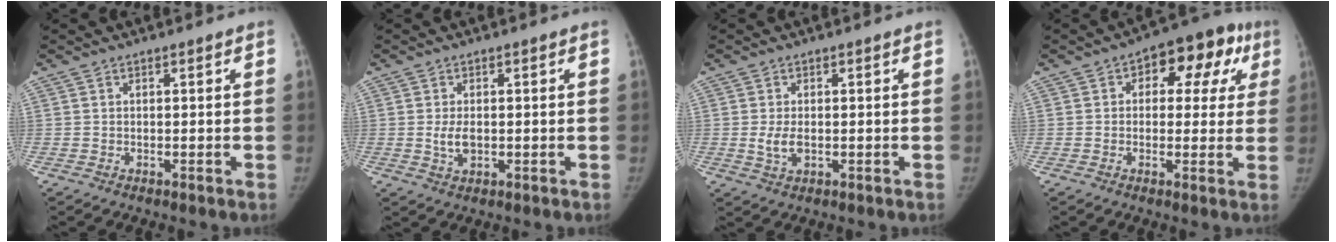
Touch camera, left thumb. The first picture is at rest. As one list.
[{"total": 3.3, "force": [-0.3, 1.9, 2.6], "torque": [-0.048, -0.005, -0.002]}, {"total": 3.2, "force": [-0.4, 1.8, 2.6], "torque": [-0.052, -0.006, -0.004]}, {"total": 12.5, "force": [4.1, 7.6, 9.0], "torque": [-0.054, 0.022, 0.043]}]